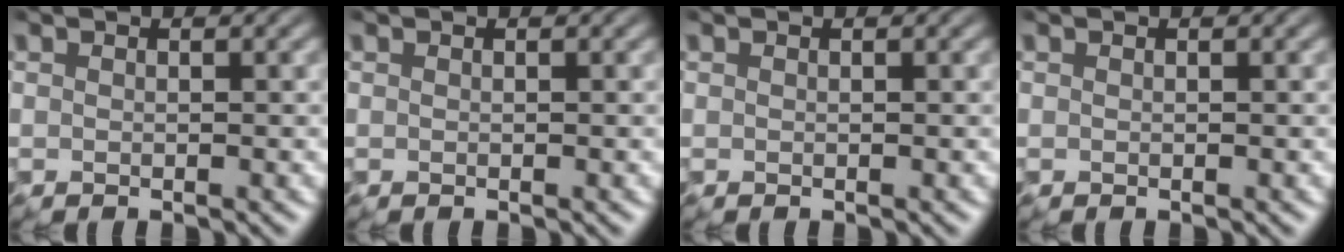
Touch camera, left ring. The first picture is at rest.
{"total": 0.0}
{"total": 0.0}
{"total": 0.0}